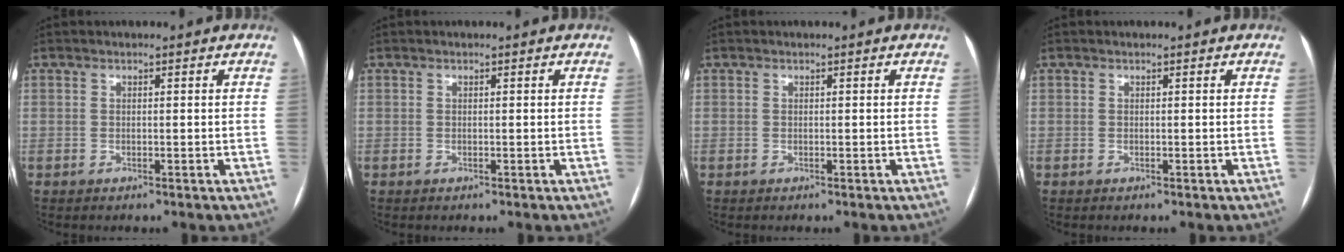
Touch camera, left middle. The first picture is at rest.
{"total": 0.0}
{"total": 0.0}
{"total": 0.0}